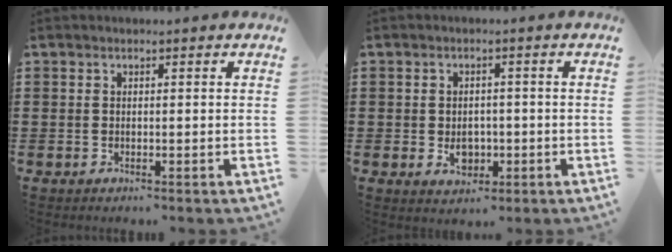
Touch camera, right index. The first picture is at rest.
{"total": 3.4, "force": [-0.7, 2.5, 2.2], "torque": [-0.029, -0.002, -0.017]}